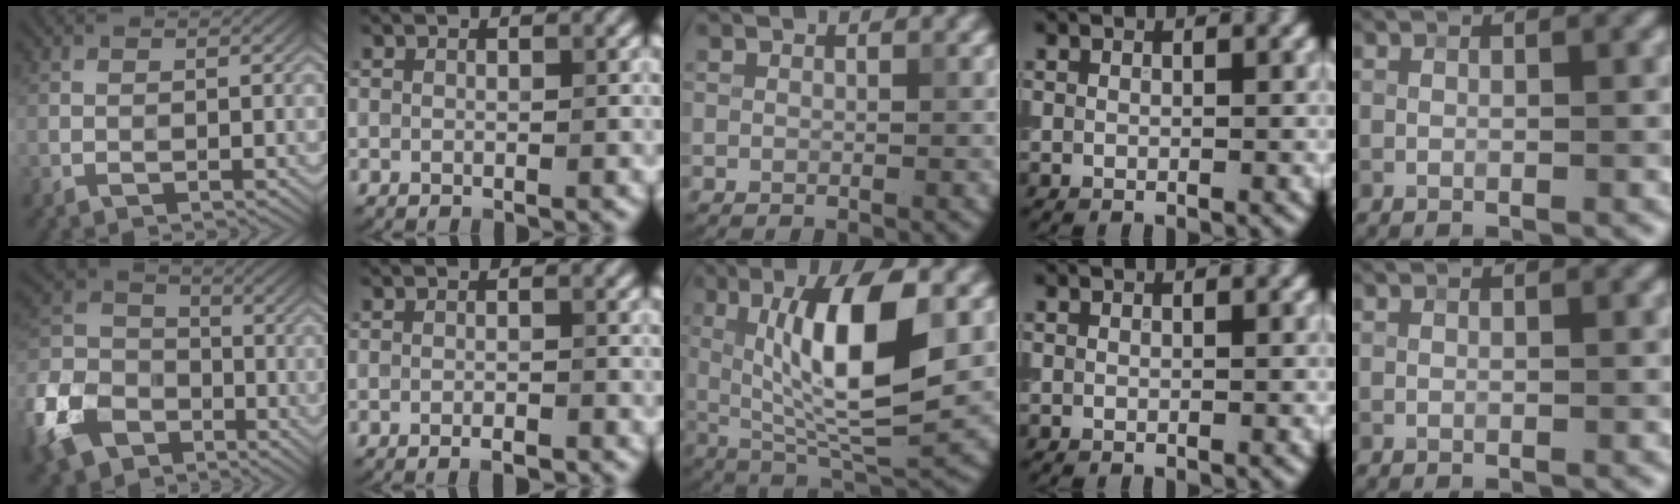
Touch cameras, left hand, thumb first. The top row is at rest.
{"thumb": {"total": 13.6, "force": [-7.0, 9.3, 7.1], "torque": [-0.208, -0.036, -0.147]}, "index": {"total": 1.2, "force": [-0.7, 0.3, 0.9], "torque": [-0.013, -0.004, -0.012]}, "middle": {"total": 10.9, "force": [1.9, 3.2, 10.3], "torque": [-0.155, -0.001, 0.035]}}